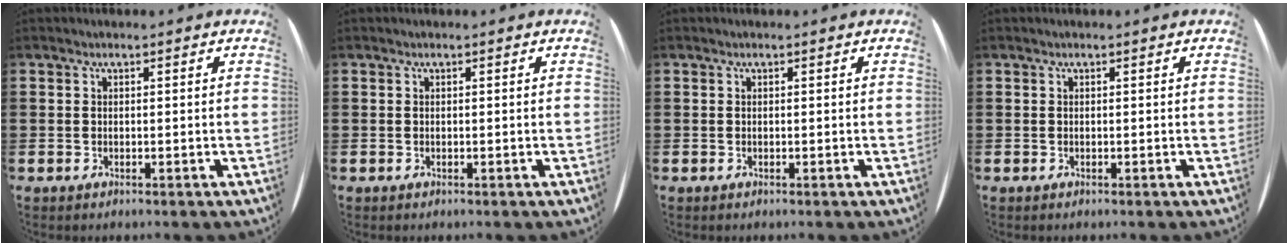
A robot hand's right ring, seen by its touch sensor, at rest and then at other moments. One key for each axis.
{"total": 0.0}
{"total": 0.0}
{"total": 0.0}